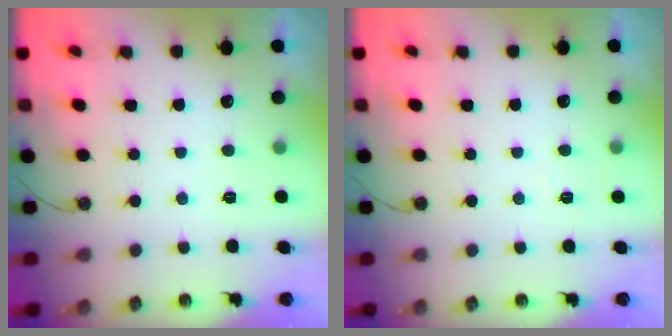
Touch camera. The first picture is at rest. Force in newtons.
{"total": 2.7, "press": 2.7, "slide": 0.5}